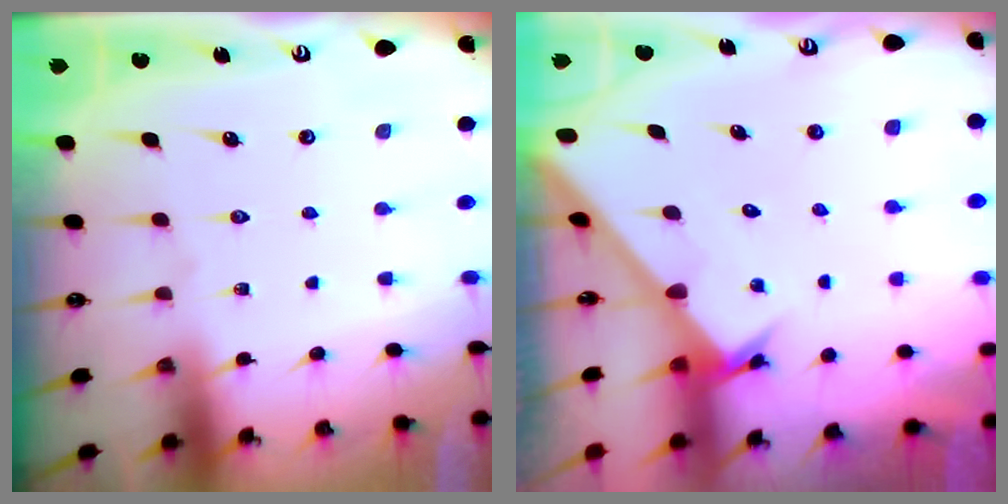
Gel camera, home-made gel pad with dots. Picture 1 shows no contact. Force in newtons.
{"total": 2.4, "press": 2.4, "slide": 0.1}